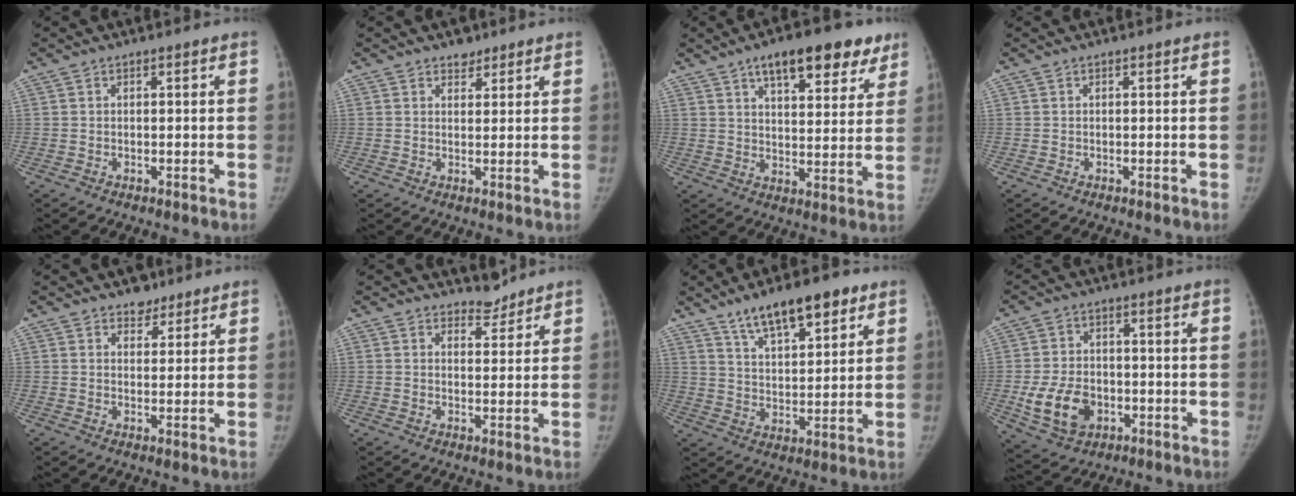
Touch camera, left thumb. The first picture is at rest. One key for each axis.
{"total": 2.9, "fx": 2.2, "fy": 1.8, "fz": 0.7, "tx": 0.012, "ty": -0.013, "tz": 0.029}
{"total": 15.6, "fx": 9.6, "fy": 6.6, "fz": 10.4, "tx": -0.096, "ty": -0.026, "tz": 0.137}
{"total": 0.0}
{"total": 4.0, "fx": 3.0, "fy": 2.5, "fz": 0.8, "tx": 0.014, "ty": -0.018, "tz": 0.044}
{"total": 3.3, "fx": 3.0, "fy": 1.3, "fz": -0.1, "tx": 0.021, "ty": -0.026, "tz": 0.044}
{"total": 13.3, "fx": 8.7, "fy": 4.9, "fz": 8.8, "tx": -0.112, "ty": -0.039, "tz": 0.146}
{"total": 10.3, "fx": -2.7, "fy": 7.5, "fz": 6.4, "tx": -0.101, "ty": 0.007, "tz": -0.038}